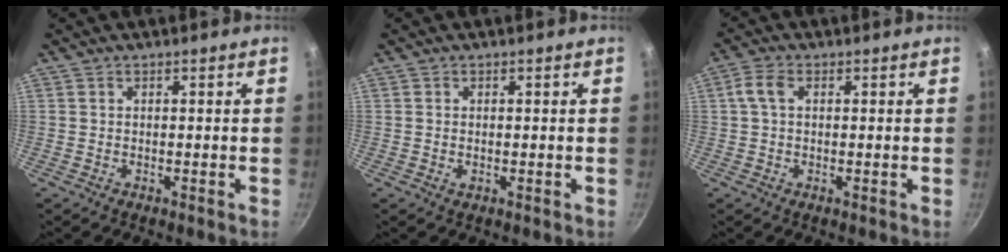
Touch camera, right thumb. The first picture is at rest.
{"total": 0.8, "force": [0.0, 0.5, 0.6], "torque": [-0.011, 0.000, -0.001]}
{"total": 3.4, "force": [0.7, 1.9, 2.8], "torque": [-0.062, 0.013, 0.011]}